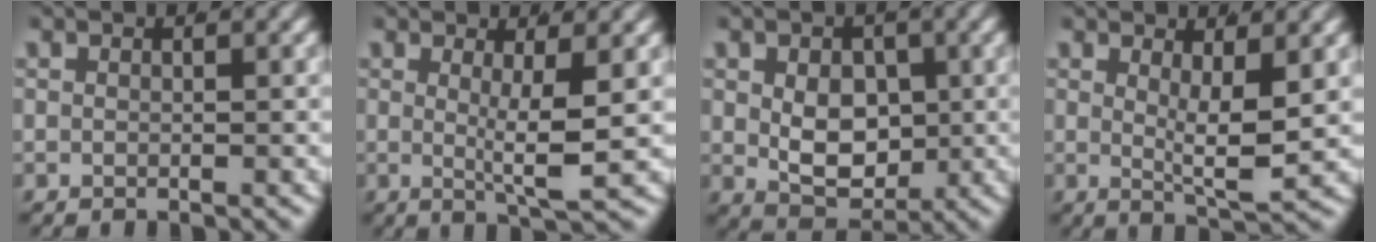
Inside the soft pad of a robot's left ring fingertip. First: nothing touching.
{"total": 4.0, "force": [0.6, 0.2, 4.0], "torque": [-0.065, -0.018, 0.016]}
{"total": 5.3, "force": [-0.2, 3.9, 3.6], "torque": [-0.059, -0.030, 0.013]}
{"total": 3.8, "force": [1.1, 0.5, 3.7], "torque": [-0.064, -0.020, 0.025]}